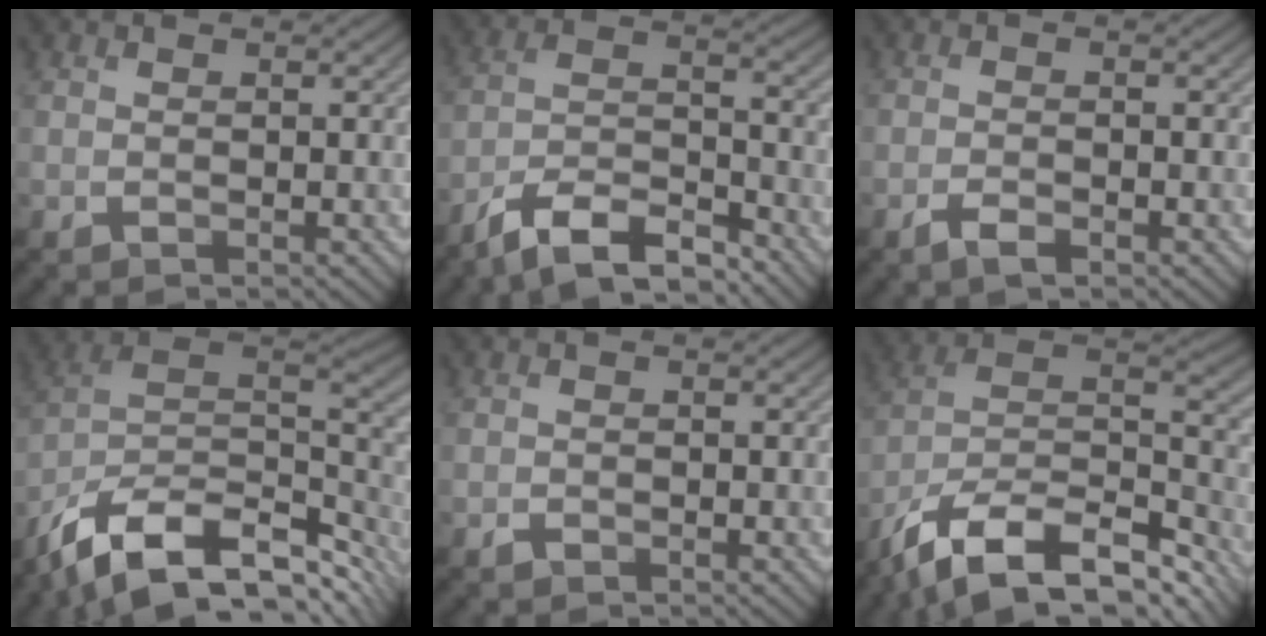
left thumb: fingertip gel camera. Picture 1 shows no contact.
{"total": 10.6, "force": [-8.7, 2.6, 5.5], "torque": [-0.093, 0.004, -0.168]}
{"total": 2.0, "force": [-1.5, 0.4, 1.3], "torque": [-0.019, 0.002, -0.031]}
{"total": 16.0, "force": [-9.3, 7.7, 10.4], "torque": [-0.243, -0.023, -0.153]}
{"total": 0.7, "force": [-0.6, 0.3, 0.0], "torque": [0.007, -0.003, -0.011]}
{"total": 18.0, "force": [-13.3, 6.9, 10.0], "torque": [-0.223, -0.029, -0.210]}